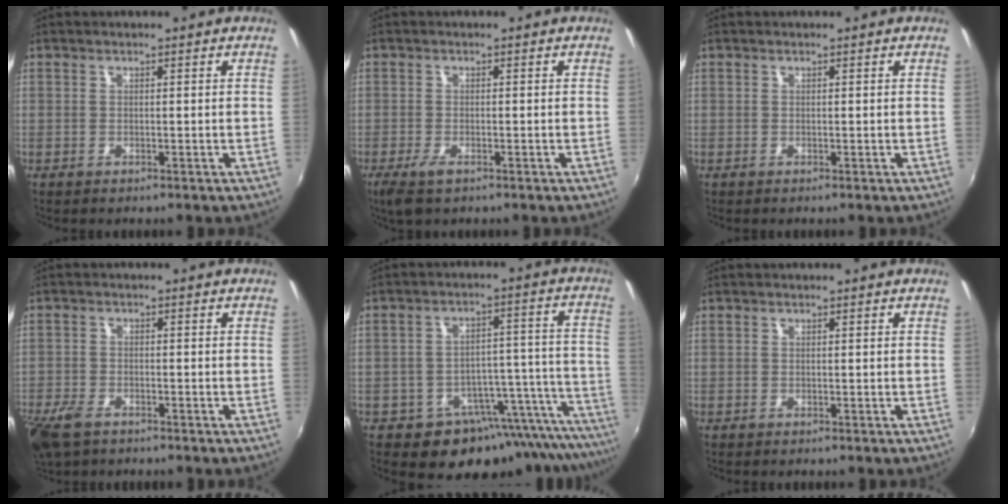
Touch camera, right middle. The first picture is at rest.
{"total": 3.6, "force": [-2.3, 1.4, 2.5], "torque": [-0.059, -0.012, -0.042]}
{"total": 0.0}
{"total": 7.2, "force": [-4.9, 3.5, 3.9], "torque": [-0.111, -0.021, -0.098]}
{"total": 18.5, "force": [-16.2, 6.9, 5.7], "torque": [-0.053, 0.026, -0.215]}
{"total": 0.0}